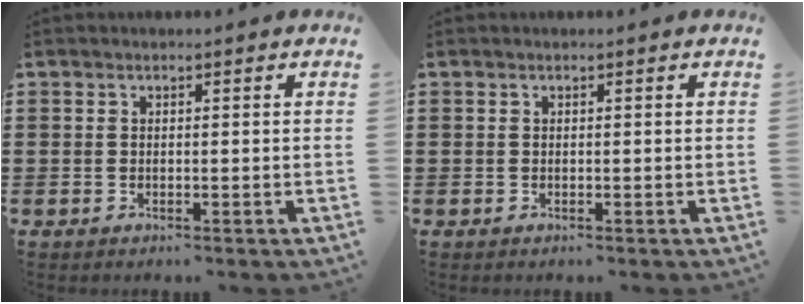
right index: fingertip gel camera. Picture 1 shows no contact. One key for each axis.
{"total": 0.0}